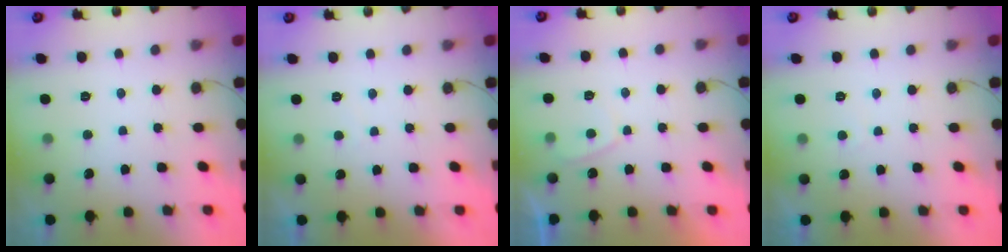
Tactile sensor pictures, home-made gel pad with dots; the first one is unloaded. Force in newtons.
{"total": 0.5, "press": 0.3, "slide": 0.5}
{"total": 2.4, "press": 2.3, "slide": 0.7}
{"total": 0.6, "press": 0.3, "slide": 0.5}